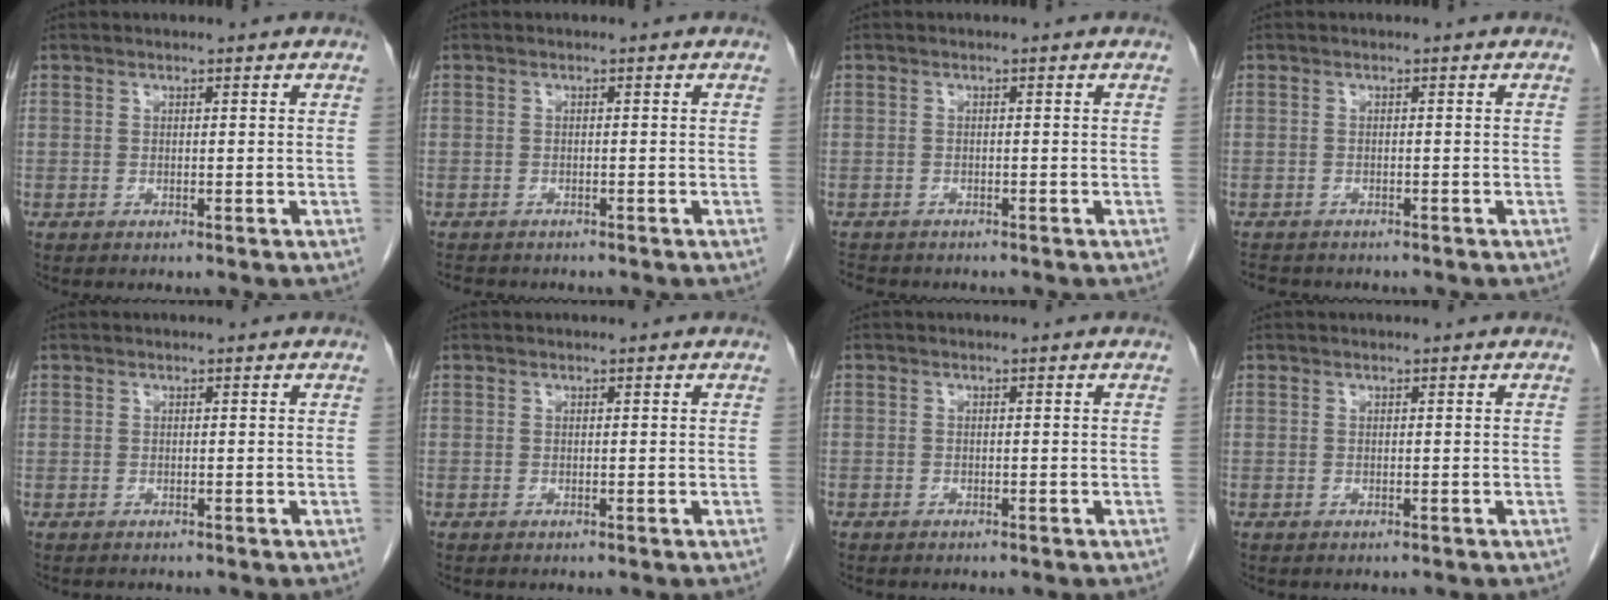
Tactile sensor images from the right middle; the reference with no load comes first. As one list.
[{"total": 3.5, "force": [-3.1, 1.2, 1.2], "torque": [-0.022, -0.006, -0.041]}, {"total": 3.3, "force": [-2.9, 1.3, 0.8], "torque": [-0.015, -0.005, -0.044]}, {"total": 3.8, "force": [-3.4, 1.4, 1.1], "torque": [-0.020, -0.006, -0.048]}, {"total": 0.6, "force": [-0.4, 0.4, -0.1], "torque": [-0.007, 0.003, -0.011]}, {"total": 0.0}, {"total": 0.7, "force": [-0.6, 0.4, 0.1], "torque": [-0.008, 0.002, -0.010]}, {"total": 0.0}]